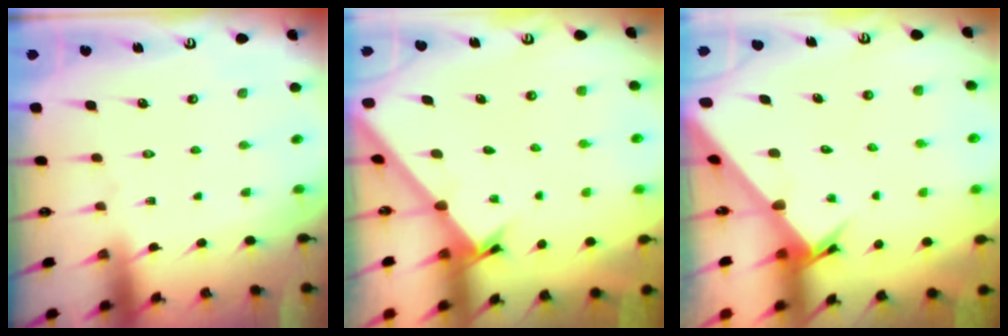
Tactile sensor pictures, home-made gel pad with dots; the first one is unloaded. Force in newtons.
{"total": 1.6, "press": 1.6, "slide": 0.1}
{"total": 2.8, "press": 2.8, "slide": 0.3}